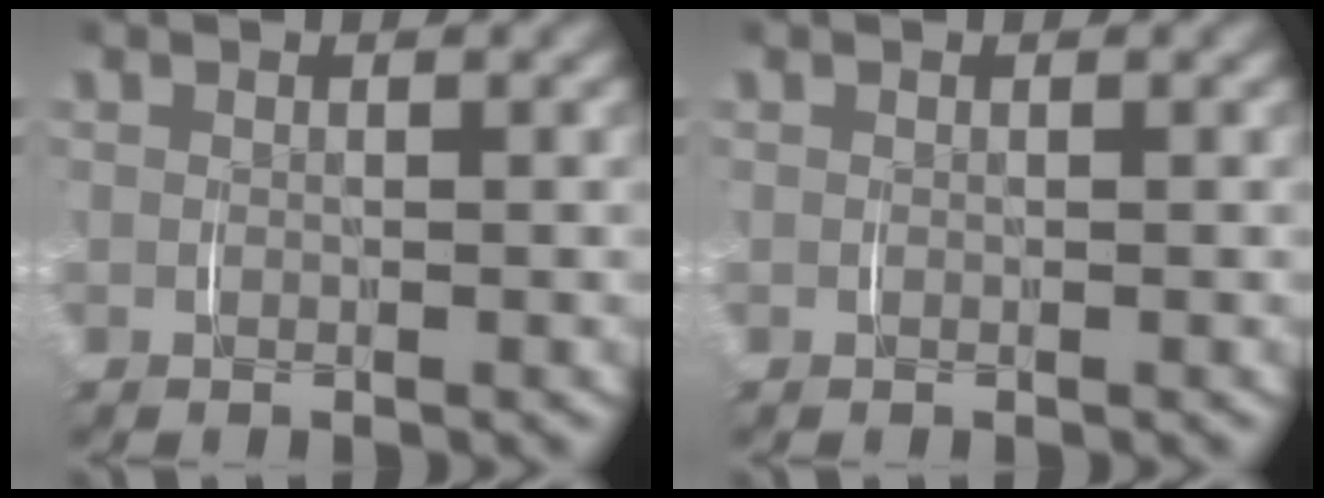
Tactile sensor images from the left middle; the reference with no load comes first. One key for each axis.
{"total": 0.0}